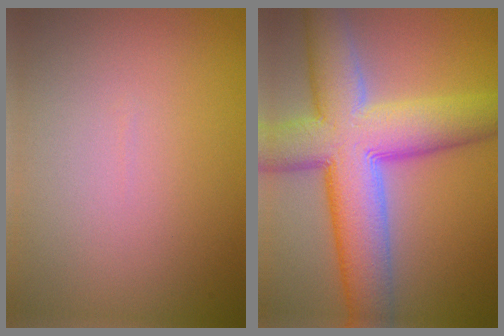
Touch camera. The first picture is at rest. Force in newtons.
{"total": 12.3, "press": 12.3, "slide": 0.7}